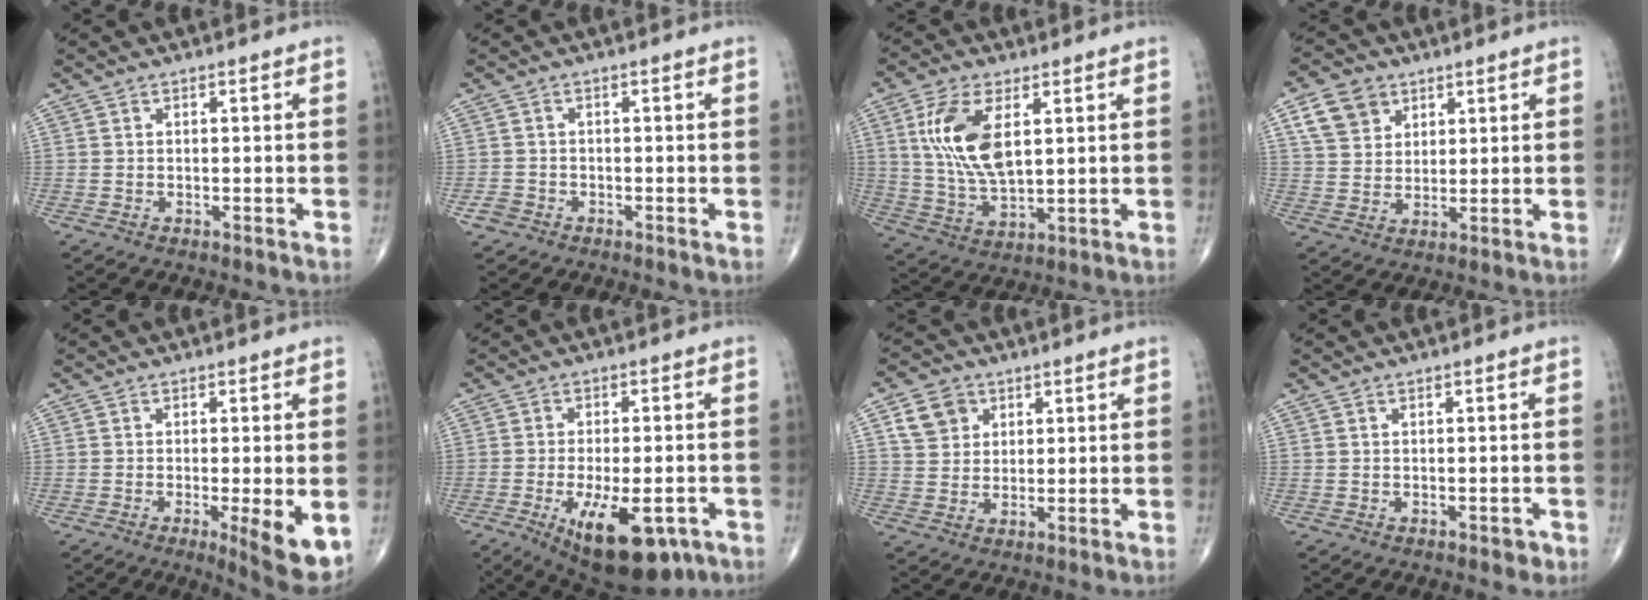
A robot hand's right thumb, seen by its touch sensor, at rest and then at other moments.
{"total": 2.1, "force": [-1.3, 1.6, 0.4], "torque": [-0.007, 0.005, -0.025]}
{"total": 13.0, "force": [3.8, 6.2, 10.8], "torque": [-0.217, -0.017, 0.081]}
{"total": 8.2, "force": [4.1, 6.3, 3.5], "torque": [-0.042, -0.011, 0.078]}
{"total": 8.5, "force": [-2.1, 1.8, 8.1], "torque": [-0.114, -0.024, -0.027]}
{"total": 15.3, "force": [-6.8, 6.6, 12.1], "torque": [-0.173, 0.002, -0.084]}
{"total": 6.6, "force": [2.8, 5.4, 2.5], "torque": [-0.023, -0.005, 0.052]}
{"total": 1.2, "force": [-0.4, 0.7, 0.9], "torque": [-0.008, 0.000, -0.003]}